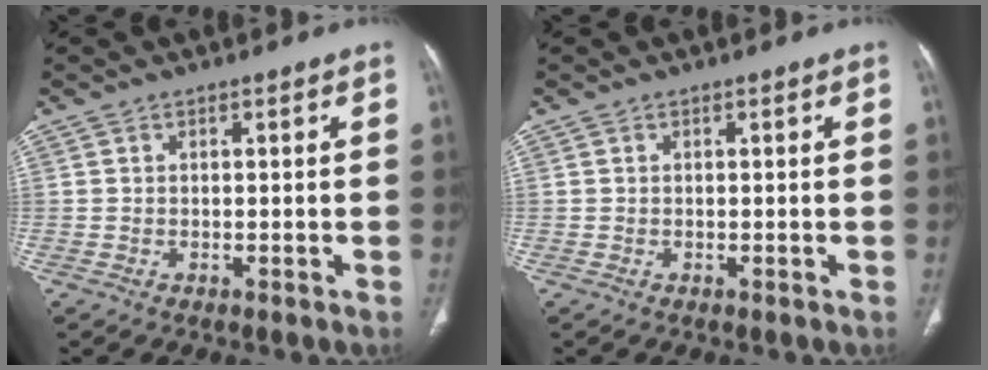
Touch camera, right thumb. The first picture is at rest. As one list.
[{"total": 0.0}]